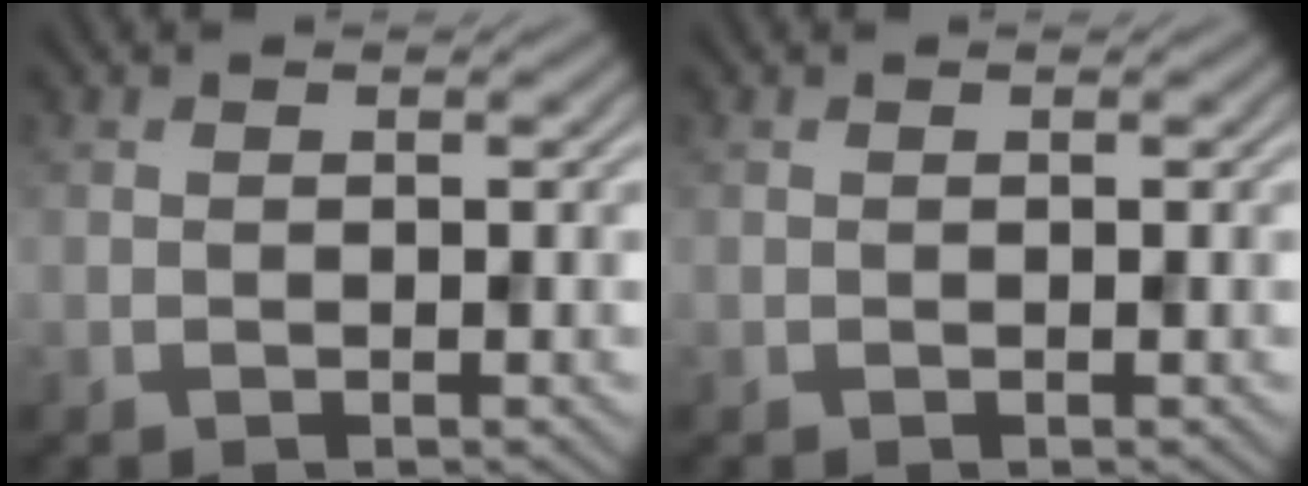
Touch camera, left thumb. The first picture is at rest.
{"total": 0.0}